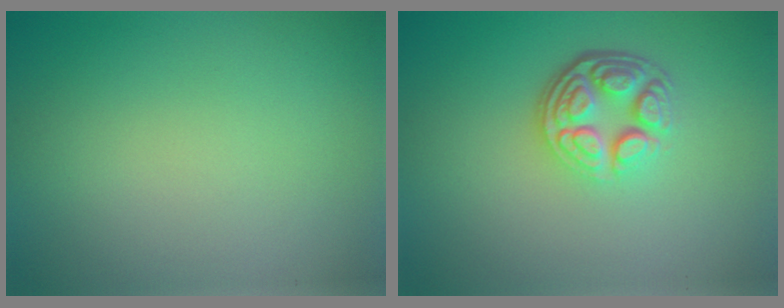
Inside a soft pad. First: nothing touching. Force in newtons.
{"total": 5.0, "press": 3.5, "slide": 3.6}